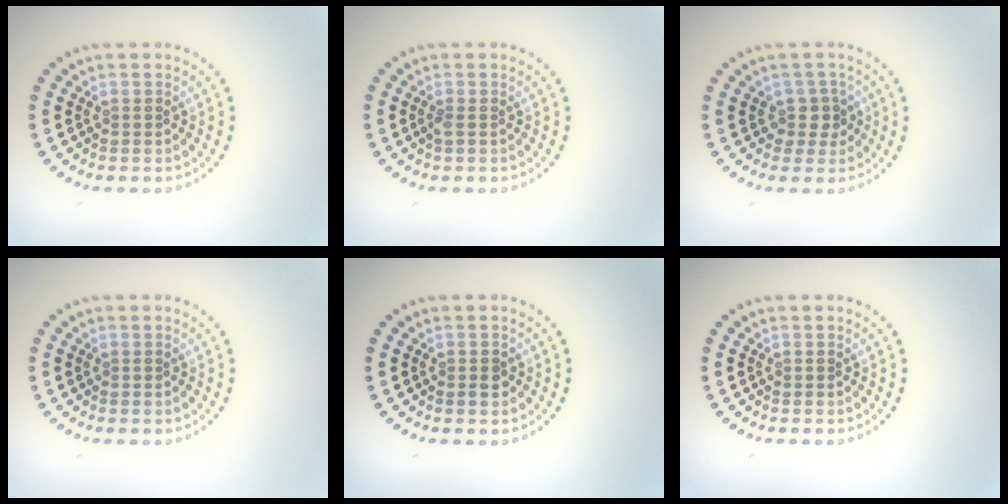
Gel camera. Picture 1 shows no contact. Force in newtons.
{"total": 0.6, "press": 0.5, "slide": 0.3}
{"total": 2.0, "press": 1.6, "slide": 1.3}
{"total": 0.0}
{"total": 1.1, "press": 1.1, "slide": 0.2}
{"total": 0.0}